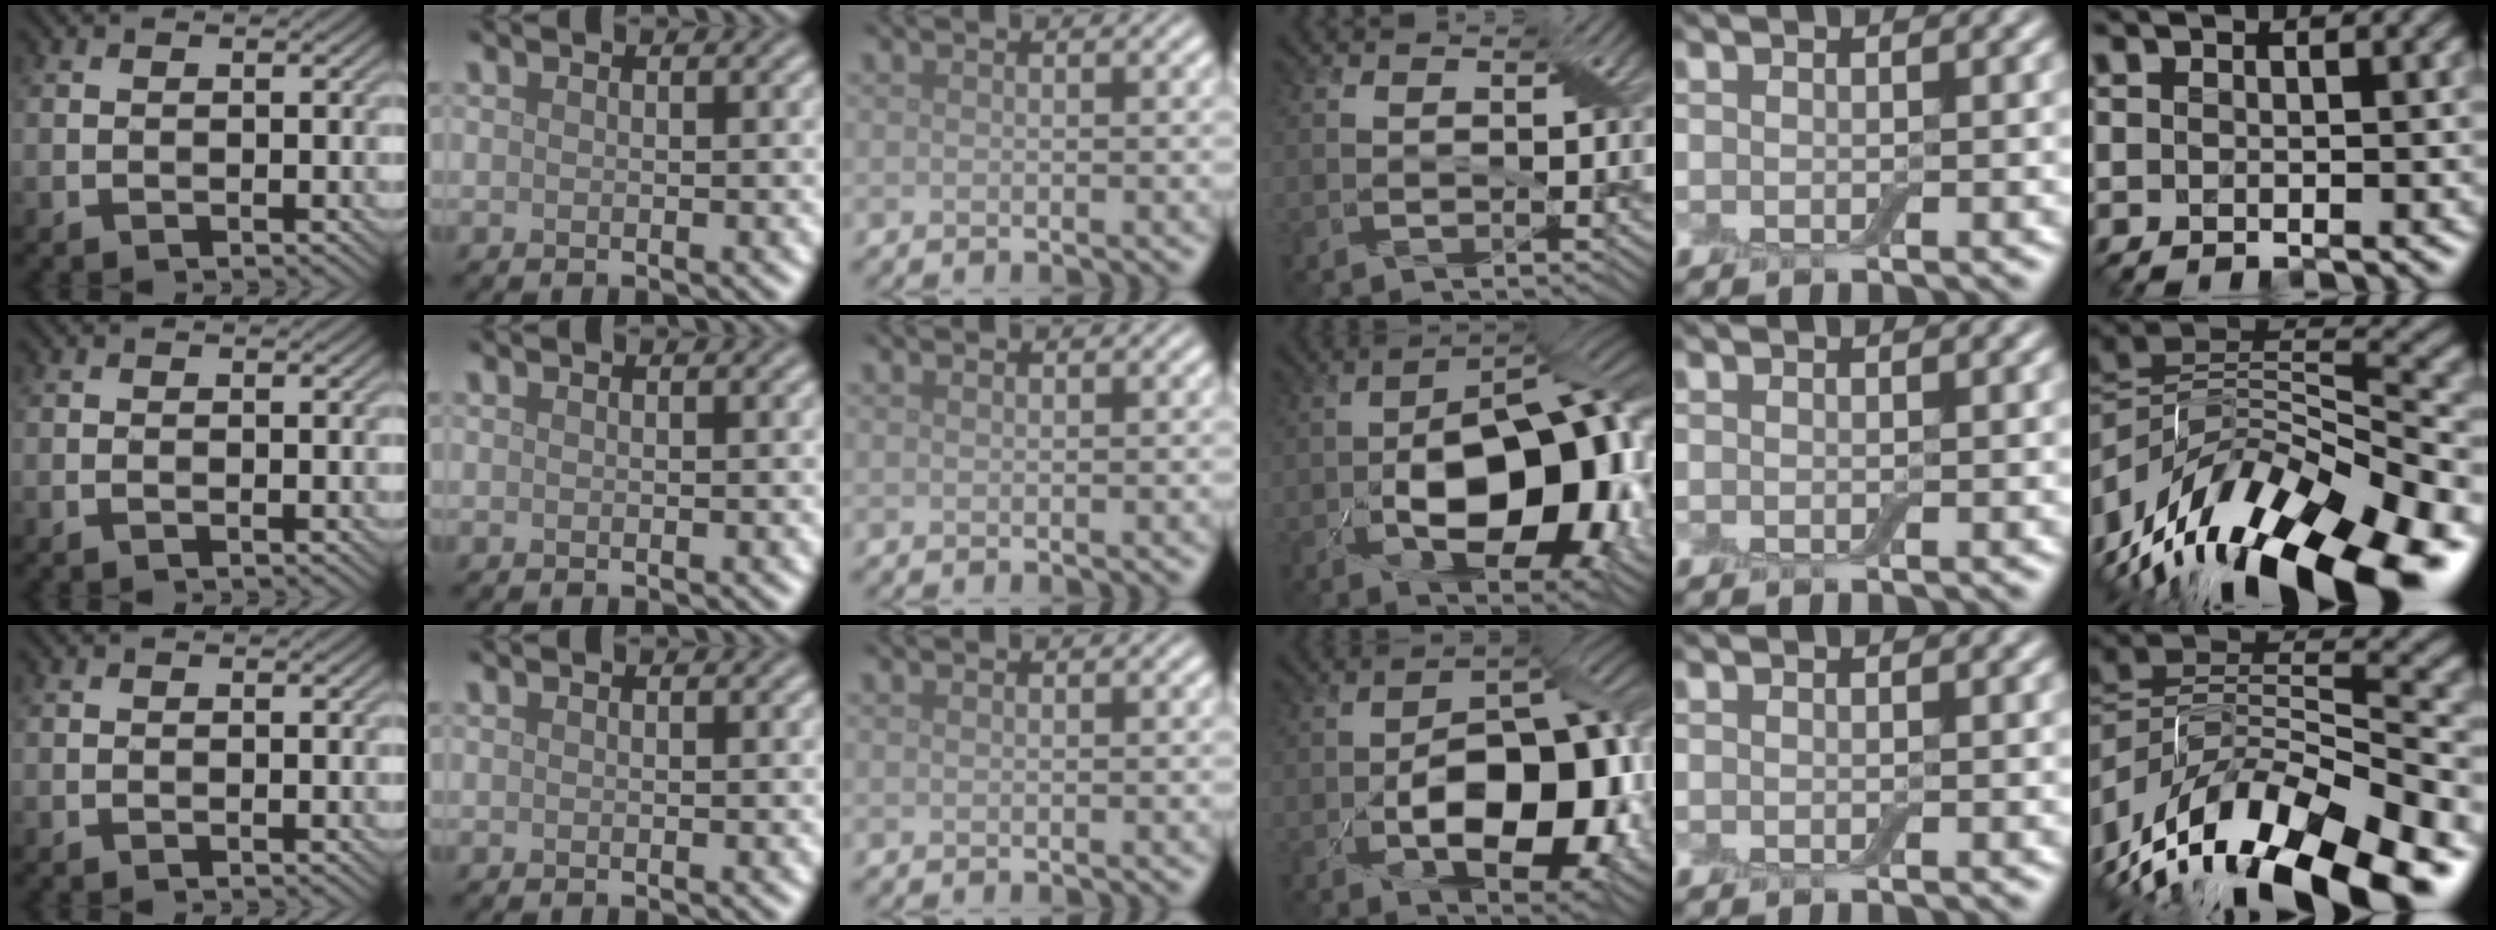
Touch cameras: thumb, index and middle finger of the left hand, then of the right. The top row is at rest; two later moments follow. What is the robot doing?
{"motion": "insert", "object": "airpods case & airpods"}